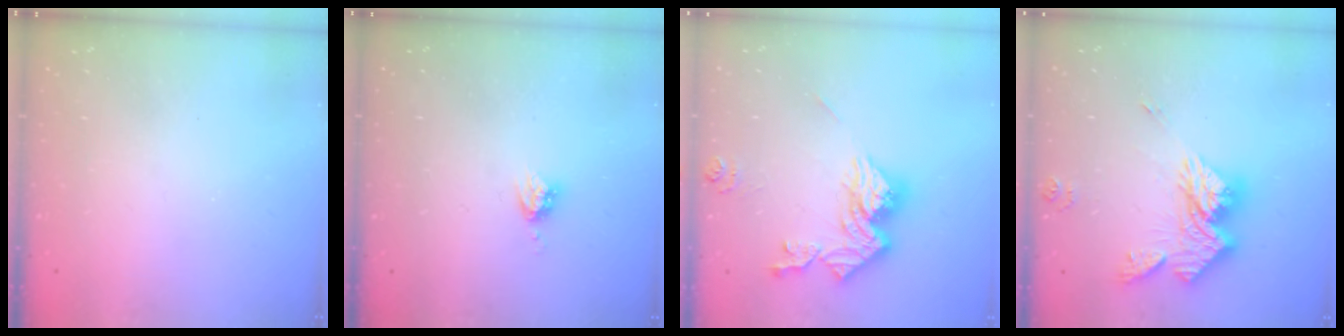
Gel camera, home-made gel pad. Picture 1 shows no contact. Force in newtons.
{"total": 3.8, "press": 3.8, "slide": 0.1}
{"total": 14.1, "press": 14.0, "slide": 1.5}
{"total": 16.0, "press": 15.9, "slide": 1.7}